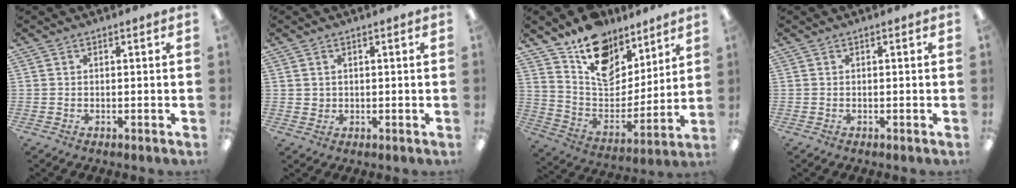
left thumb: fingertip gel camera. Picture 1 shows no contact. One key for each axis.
{"total": 1.7, "fx": 0.8, "fy": 1.5, "fz": 0.1, "tx": -0.004, "ty": 0.003, "tz": 0.015}
{"total": 16.3, "fx": 11.2, "fy": 9.8, "fz": 6.5, "tx": -0.109, "ty": -0.078, "tz": 0.205}
{"total": 0.0}